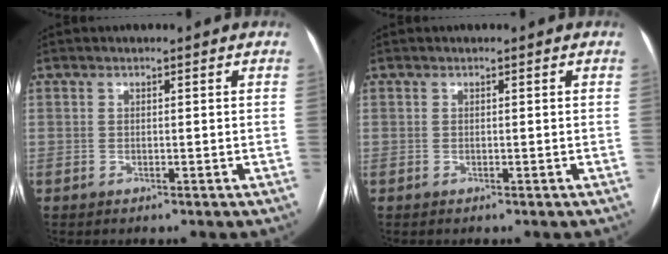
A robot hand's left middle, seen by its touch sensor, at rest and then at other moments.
{"total": 0.0}